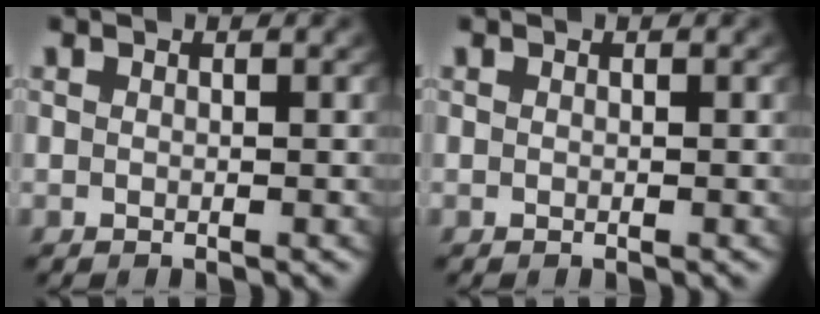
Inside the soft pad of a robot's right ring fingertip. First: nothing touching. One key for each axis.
{"total": 0.0}